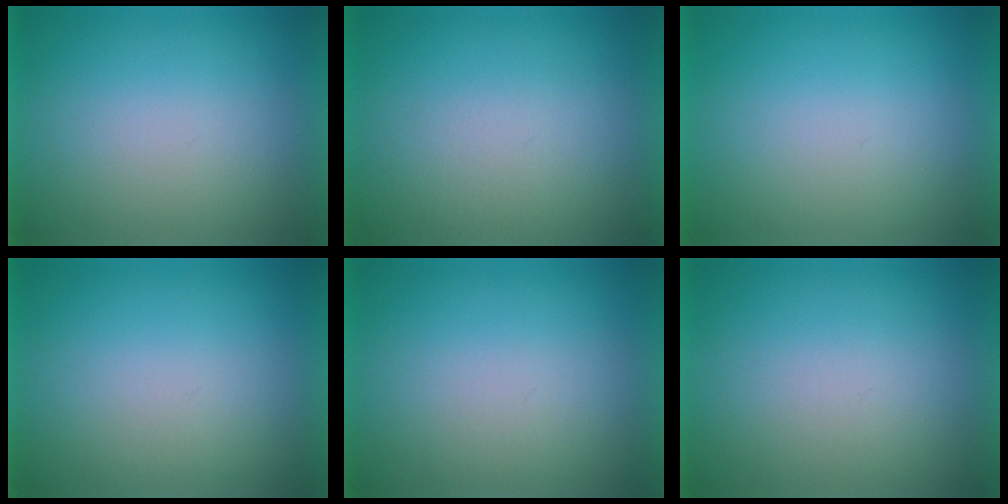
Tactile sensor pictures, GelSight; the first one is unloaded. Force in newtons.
{"total": 2.2}
{"total": 0.0}
{"total": 1.1}
{"total": 1.0}
{"total": 1.2}